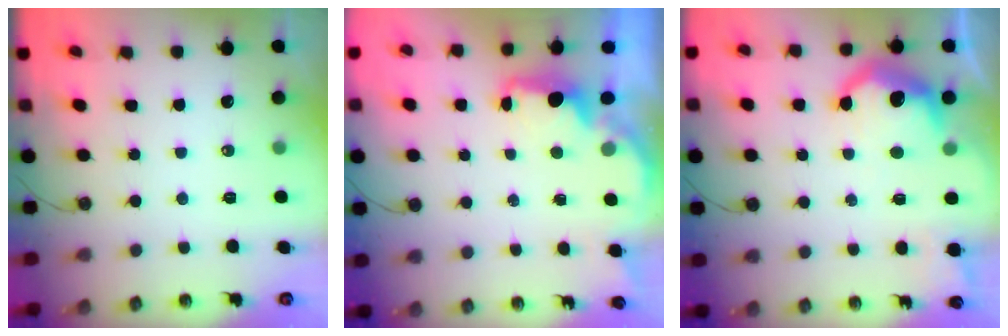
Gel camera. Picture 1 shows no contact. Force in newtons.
{"total": 2.3, "press": 2.2, "slide": 0.8}
{"total": 13.1, "press": 13.1, "slide": 1.0}